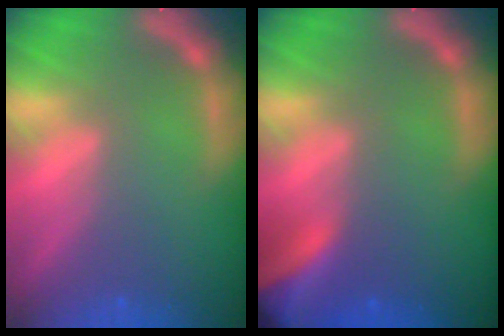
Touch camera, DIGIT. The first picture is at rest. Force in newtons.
{"total": 8.4}